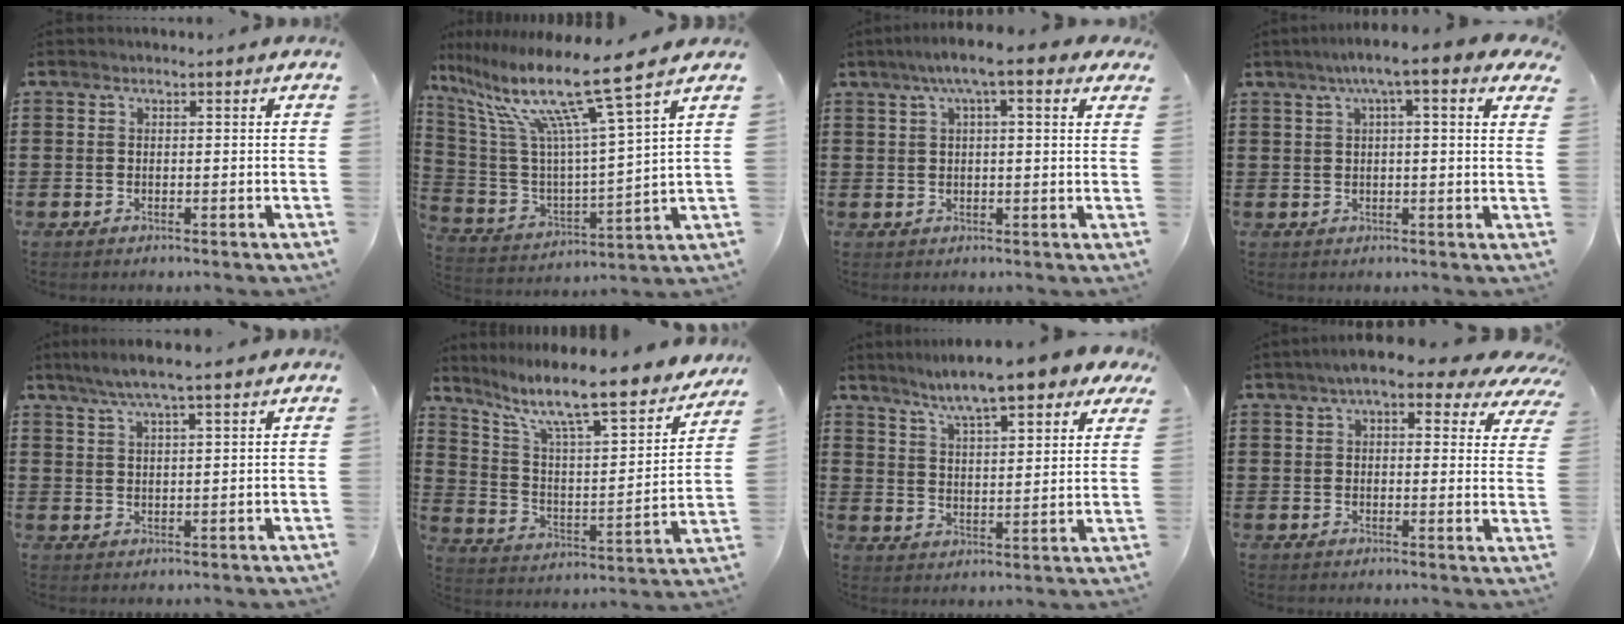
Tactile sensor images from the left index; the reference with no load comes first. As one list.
[{"total": 14.4, "force": [10.7, 0.0, 9.7], "torque": [-0.224, -0.070, 0.174]}, {"total": 6.5, "force": [3.9, 0.9, 5.1], "torque": [-0.100, 0.004, 0.065]}, {"total": 5.8, "force": [3.3, 0.2, 4.8], "torque": [-0.093, 0.001, 0.054]}, {"total": 4.7, "force": [3.5, 0.0, 3.1], "torque": [-0.068, -0.003, 0.063]}, {"total": 10.0, "force": [7.7, 1.3, 6.3], "torque": [-0.144, -0.058, 0.122]}, {"total": 9.2, "force": [7.8, 0.6, 5.0], "torque": [-0.115, -0.026, 0.131]}, {"total": 7.2, "force": [5.2, 1.9, 4.6], "torque": [-0.080, -0.014, 0.086]}]